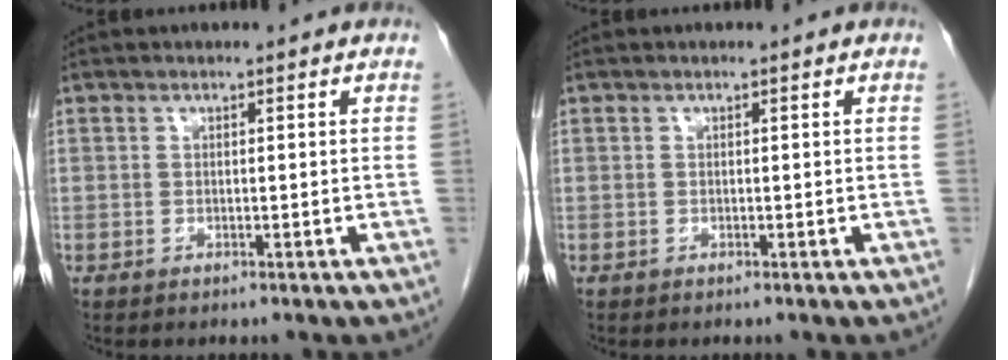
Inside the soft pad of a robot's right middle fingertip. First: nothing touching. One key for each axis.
{"total": 0.0}